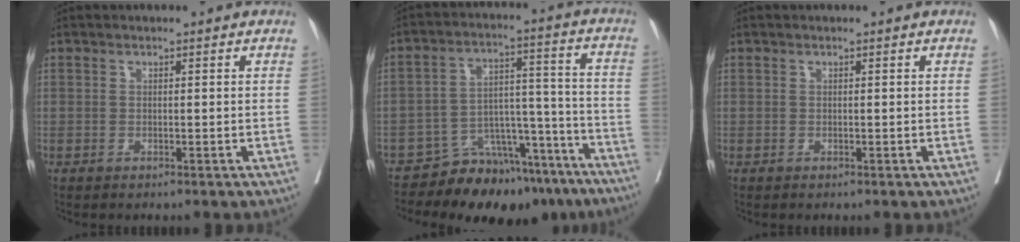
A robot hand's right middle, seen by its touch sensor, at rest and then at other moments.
{"total": 14.8, "force": [-12.5, 6.0, 5.1], "torque": [-0.046, 0.059, -0.187]}
{"total": 0.0}